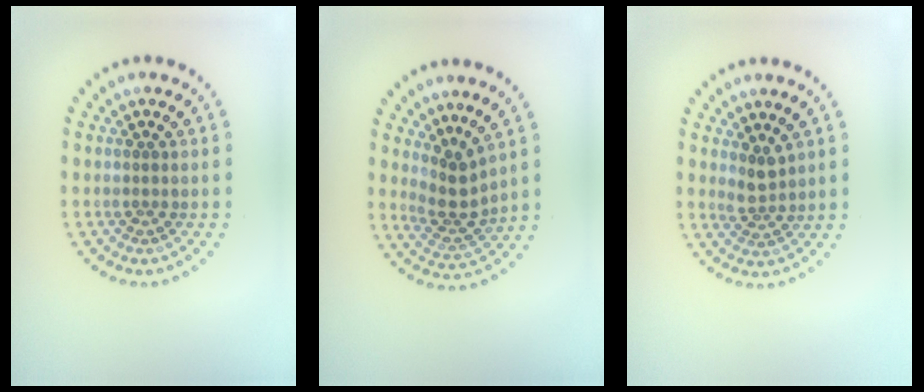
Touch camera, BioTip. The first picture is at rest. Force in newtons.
{"total": 2.8, "press": 2.0, "slide": 2.0}
{"total": 1.8, "press": 1.3, "slide": 1.2}